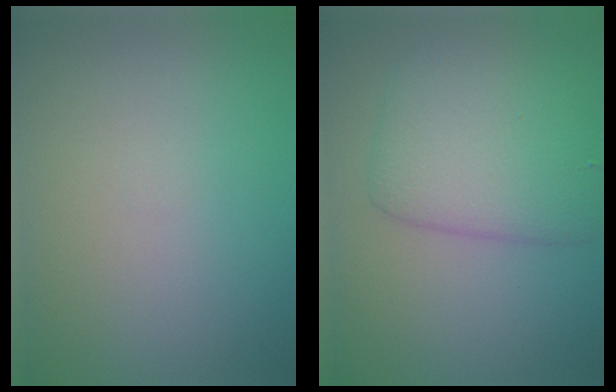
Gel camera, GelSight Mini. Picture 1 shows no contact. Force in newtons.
{"total": 5.5, "press": 5.5, "slide": 0.2}